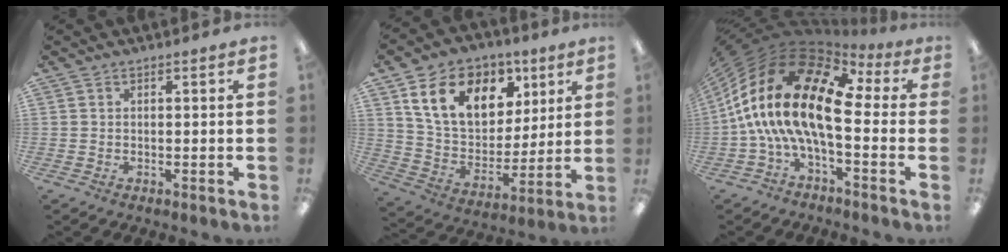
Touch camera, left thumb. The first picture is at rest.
{"total": 17.4, "force": [8.4, 11.9, 9.5], "torque": [-0.171, -0.015, 0.157]}
{"total": 20.2, "force": [0.5, 9.5, 17.8], "torque": [-0.374, -0.020, 0.011]}